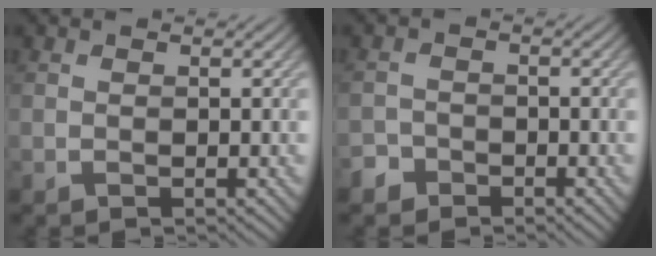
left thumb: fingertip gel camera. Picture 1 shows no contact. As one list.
[{"total": 2.4, "force": [-1.8, 1.6, 0.2], "torque": [-0.002, 0.002, -0.040]}]